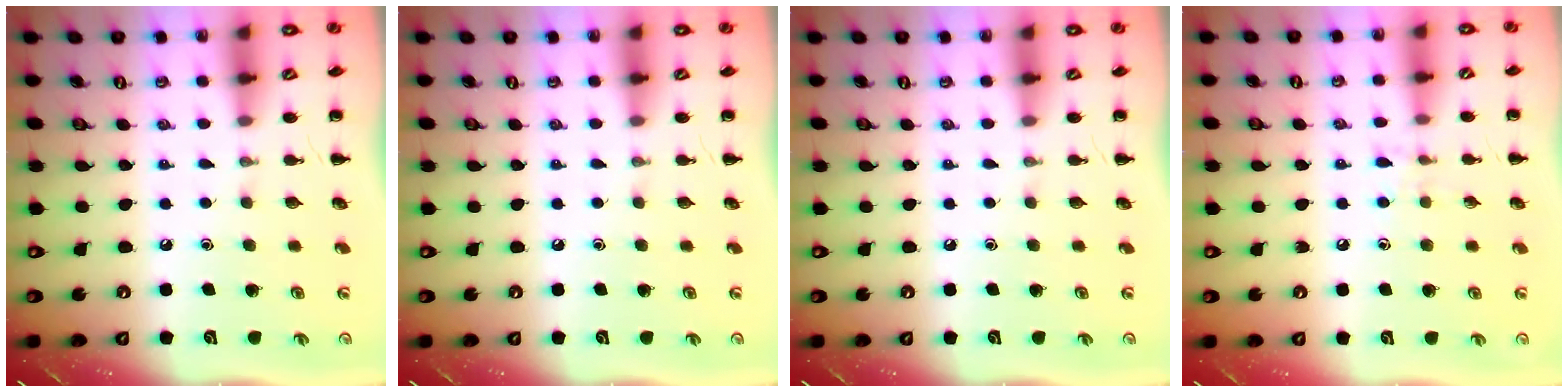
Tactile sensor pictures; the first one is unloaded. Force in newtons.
{"total": 0.0}
{"total": 0.0}
{"total": 6.3, "press": 6.0, "slide": 1.9}